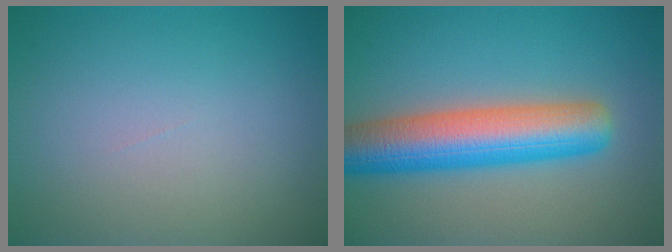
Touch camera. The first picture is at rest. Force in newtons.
{"total": 8.4, "press": 8.3, "slide": 0.3}